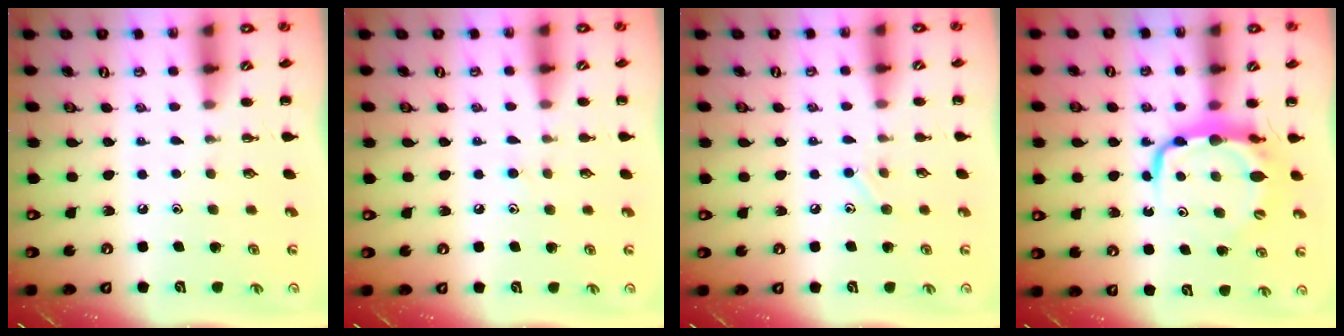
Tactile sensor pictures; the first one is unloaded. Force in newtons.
{"total": 6.8, "press": 6.5, "slide": 1.8}
{"total": 7.0, "press": 6.7, "slide": 2.0}
{"total": 7.8, "press": 7.7, "slide": 1.3}